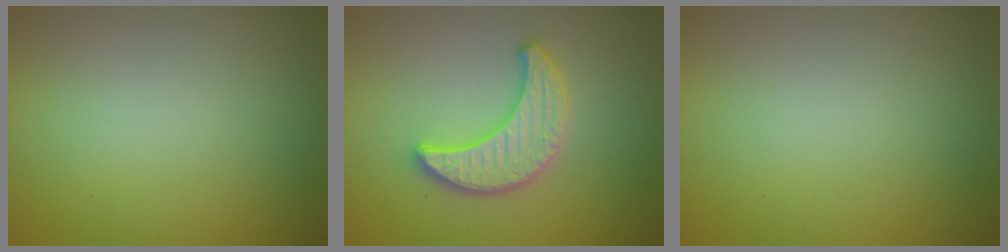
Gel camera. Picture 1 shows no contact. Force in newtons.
{"total": 3.4, "press": 3.4, "slide": 0.1}
{"total": 0.0}